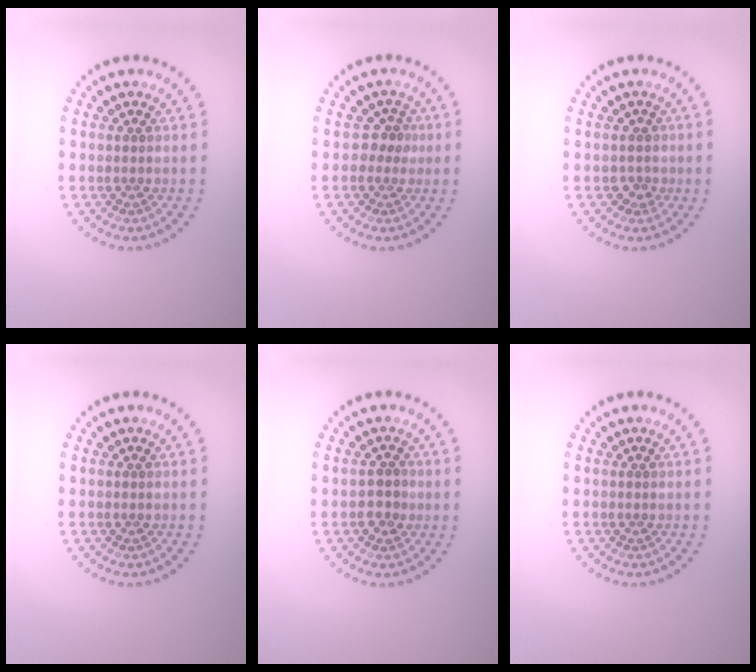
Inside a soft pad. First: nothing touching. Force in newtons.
{"total": 1.4, "press": 1.1, "slide": 0.8}
{"total": 1.3, "press": 1.1, "slide": 0.7}
{"total": 0.0}
{"total": 1.8, "press": 1.8, "slide": 0.5}
{"total": 0.0}